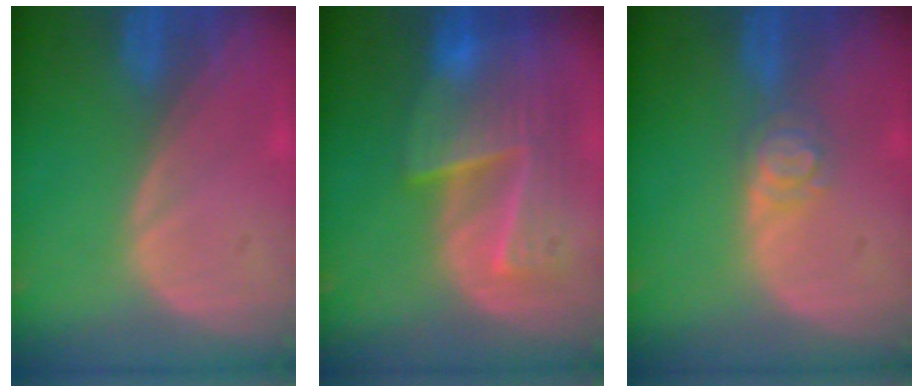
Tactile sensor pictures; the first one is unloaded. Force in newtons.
{"total": 9.3, "press": 8.3, "slide": 4.2}
{"total": 2.9, "press": 2.9, "slide": 0.3}